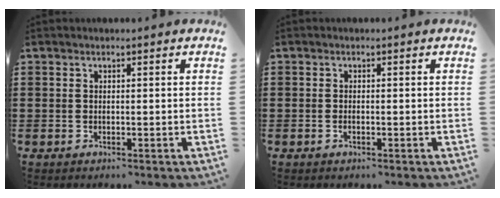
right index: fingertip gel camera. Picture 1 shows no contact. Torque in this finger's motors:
{"motor_torque": [0.54, 1.09, 0.03, -0.01]}